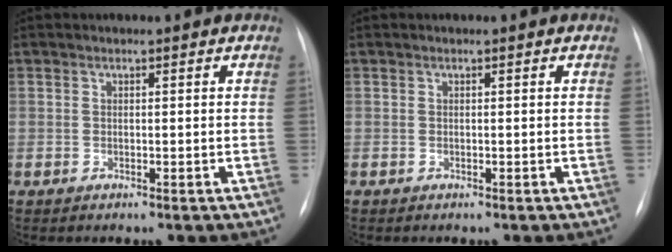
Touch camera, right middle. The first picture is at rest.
{"total": 0.0}